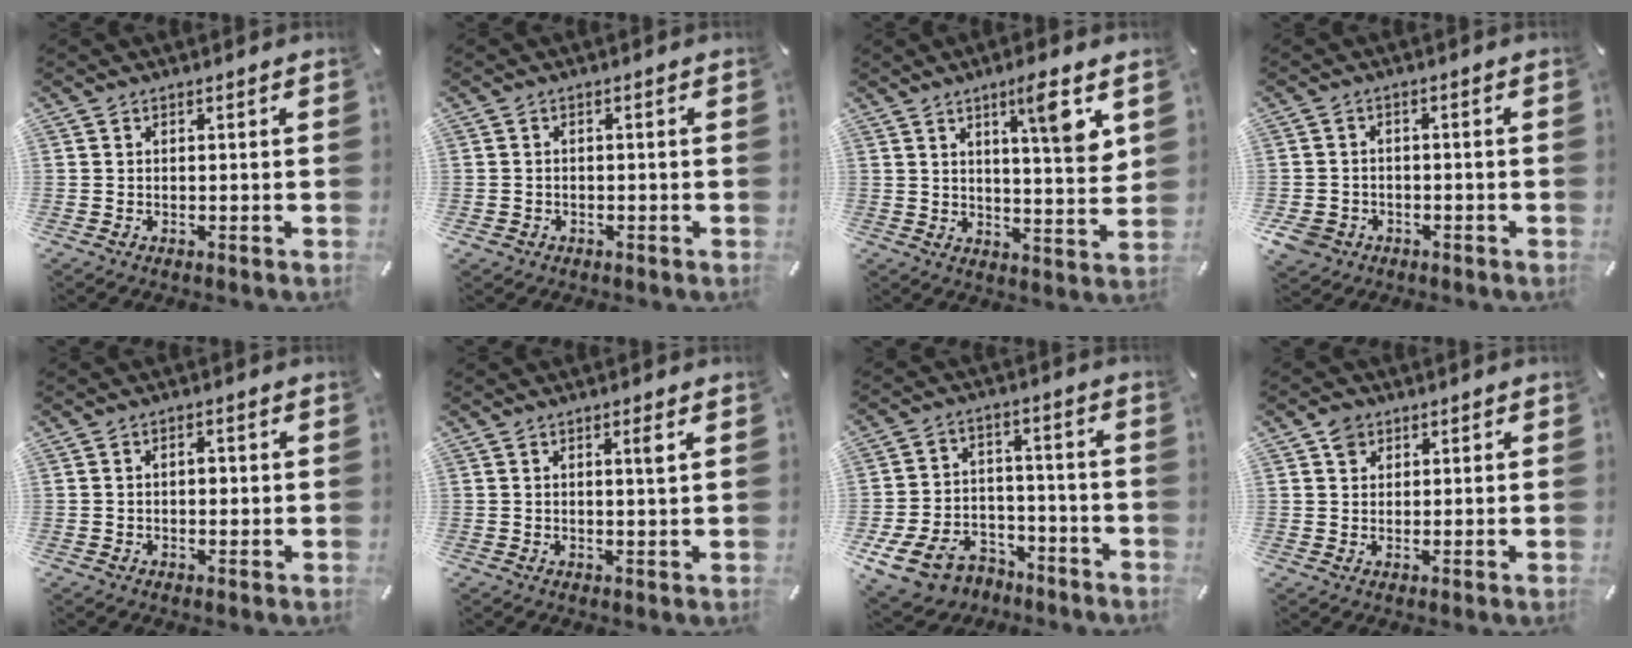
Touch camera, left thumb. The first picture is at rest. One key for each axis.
{"total": 1.2, "fx": -0.7, "fy": 1.0, "fz": 0.1, "tx": -0.003, "ty": 0.007, "tz": -0.017}
{"total": 9.5, "fx": 5.3, "fy": 0.8, "fz": 7.8, "tx": -0.115, "ty": -0.033, "tz": 0.077}
{"total": 4.8, "fx": -2.5, "fy": 3.9, "fz": 1.6, "tx": -0.050, "ty": 0.008, "tz": -0.050}
{"total": 2.1, "fx": 0.1, "fy": 1.3, "fz": 1.6, "tx": -0.025, "ty": -0.001, "tz": 0.000}
{"total": 2.2, "fx": 1.0, "fy": 0.0, "fz": 2.0, "tx": -0.034, "ty": -0.007, "tz": 0.014}
{"total": 12.0, "fx": -7.0, "fy": 8.3, "fz": 5.0, "tx": -0.101, "ty": 0.050, "tz": -0.123}
{"total": 3.1, "fx": 1.4, "fy": 2.7, "fz": 0.7, "tx": -0.003, "ty": -0.001, "tz": 0.023}